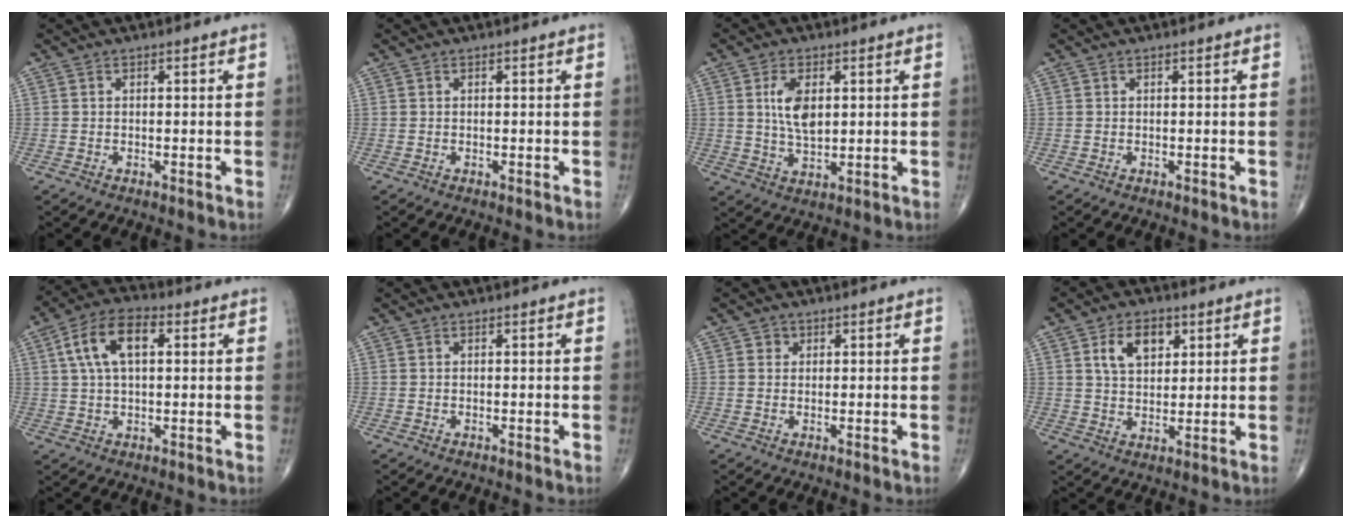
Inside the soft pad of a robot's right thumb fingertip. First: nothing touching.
{"total": 0.0}
{"total": 7.2, "force": [1.7, 3.9, 5.8], "torque": [-0.101, -0.009, 0.035]}
{"total": 0.0}
{"total": 10.6, "force": [2.7, 5.5, 8.7], "torque": [-0.162, 0.020, 0.044]}
{"total": 0.0}
{"total": 1.5, "force": [0.5, 1.3, 0.3], "torque": [0.006, 0.000, 0.003]}
{"total": 8.1, "force": [3.2, 5.1, 5.3], "torque": [-0.069, -0.009, 0.057]}